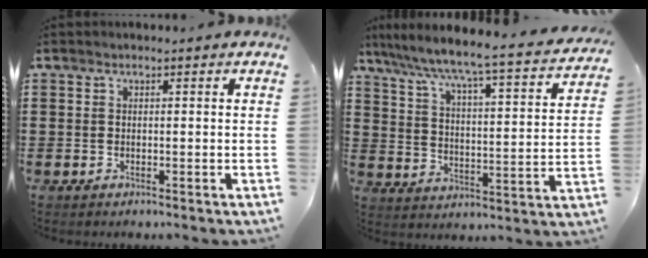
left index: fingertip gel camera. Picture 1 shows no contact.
{"total": 4.7, "force": [4.2, -0.7, 2.1], "torque": [-0.065, -0.048, 0.056]}